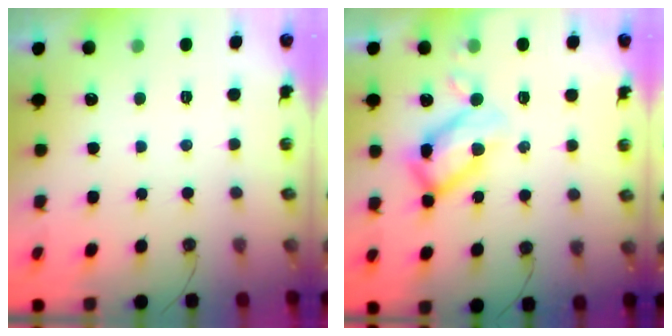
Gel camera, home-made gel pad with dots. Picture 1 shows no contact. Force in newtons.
{"total": 12.3, "press": 12.1, "slide": 1.8}